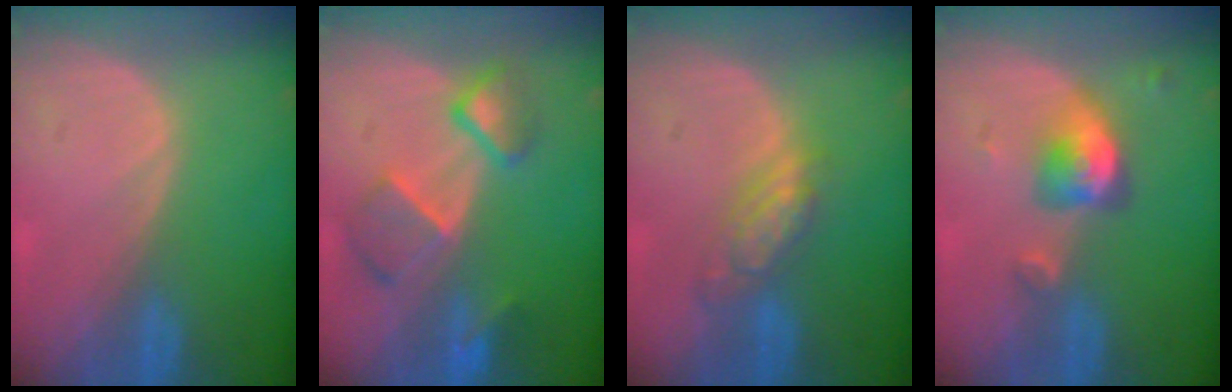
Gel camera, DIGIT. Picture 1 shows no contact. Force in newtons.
{"total": 7.3, "press": 6.6, "slide": 2.9}
{"total": 5.5, "press": 4.7, "slide": 2.7}
{"total": 5.1, "press": 4.9, "slide": 1.6}